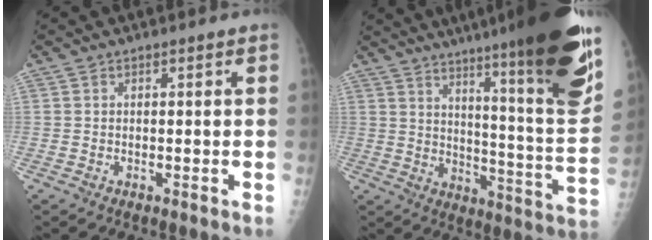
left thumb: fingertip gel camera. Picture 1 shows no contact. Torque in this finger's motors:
{"motor_torque": [3.55, 1.46, 1.71, -1.06, 0.44]}